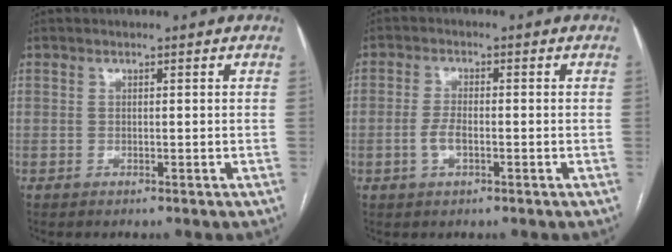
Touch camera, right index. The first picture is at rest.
{"total": 3.0, "force": [-0.8, 1.2, 2.6], "torque": [-0.062, 0.002, -0.014]}